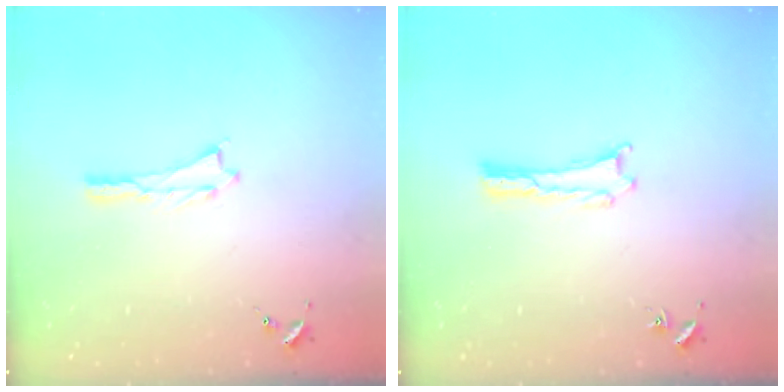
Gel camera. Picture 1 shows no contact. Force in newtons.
{"total": 0.0}